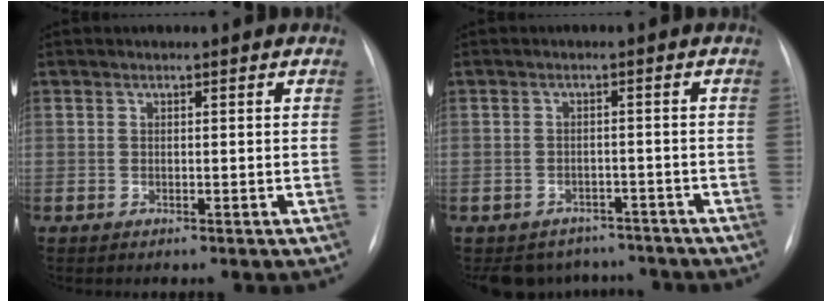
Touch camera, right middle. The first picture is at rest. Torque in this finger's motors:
{"motor_torque": [0.00, -0.14, 0.05, 0.02]}